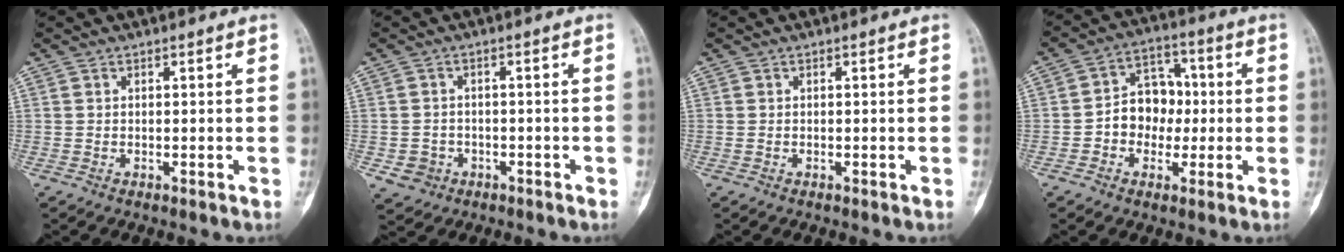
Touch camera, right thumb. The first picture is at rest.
{"total": 4.0, "force": [-1.4, 3.6, 0.8], "torque": [0.001, 0.012, -0.018]}
{"total": 0.0}
{"total": 9.6, "force": [-0.7, 7.8, 5.6], "torque": [-0.045, 0.033, -0.021]}